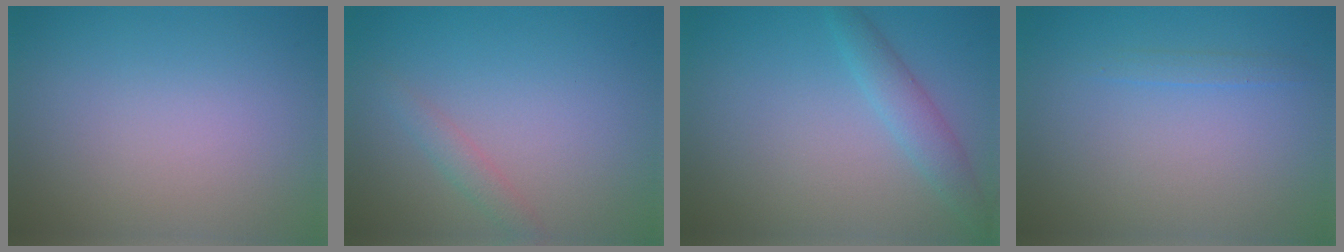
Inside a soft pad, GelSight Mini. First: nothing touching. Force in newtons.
{"total": 1.4, "press": 1.4, "slide": 0.0}
{"total": 2.3, "press": 2.3, "slide": 0.1}
{"total": 0.9, "press": 0.9, "slide": 0.1}